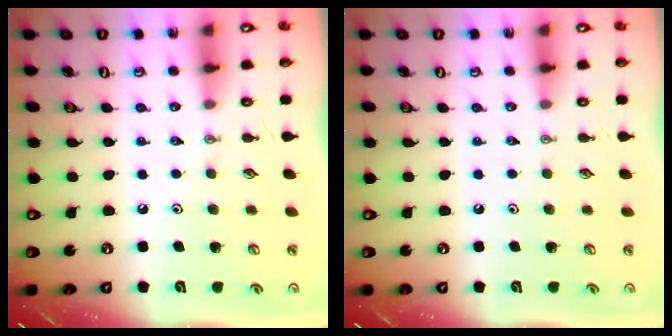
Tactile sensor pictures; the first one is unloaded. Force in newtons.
{"total": 0.0}